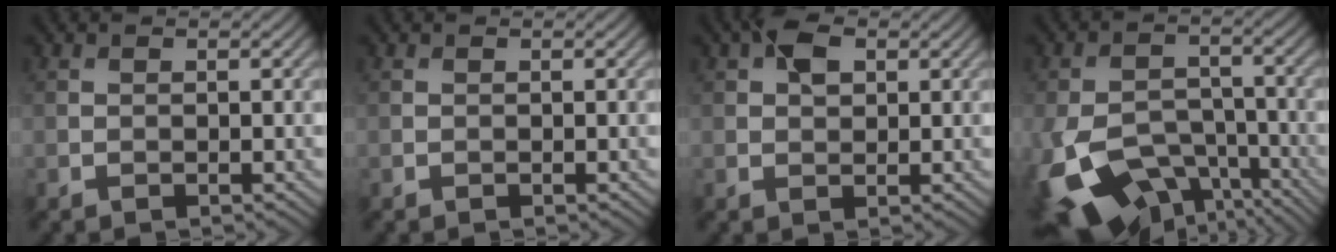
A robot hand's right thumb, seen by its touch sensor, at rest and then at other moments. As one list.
[{"total": 0.0}, {"total": 3.5, "force": [1.4, 2.1, 2.4], "torque": [-0.045, 0.008, 0.020]}, {"total": 14.8, "force": [-8.6, 8.6, 8.5], "torque": [-0.213, -0.058, -0.122]}]